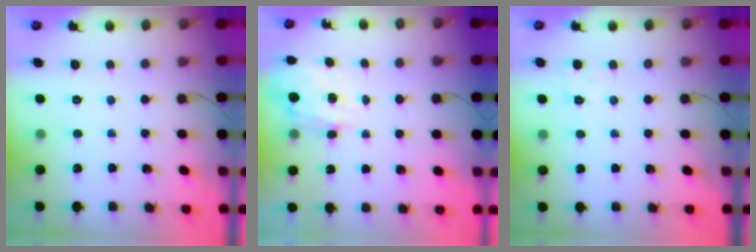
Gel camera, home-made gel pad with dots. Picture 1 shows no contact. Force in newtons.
{"total": 1.5, "press": 1.4, "slide": 0.3}
{"total": 2.5, "press": 1.8, "slide": 1.7}